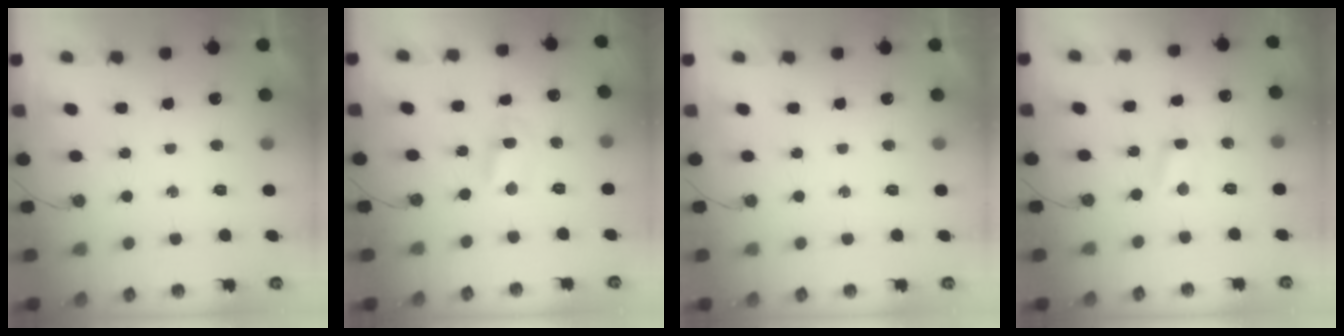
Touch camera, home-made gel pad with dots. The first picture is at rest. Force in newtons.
{"total": 1.5, "press": 1.5, "slide": 0.2}
{"total": 0.0}
{"total": 2.5, "press": 2.5, "slide": 0.4}